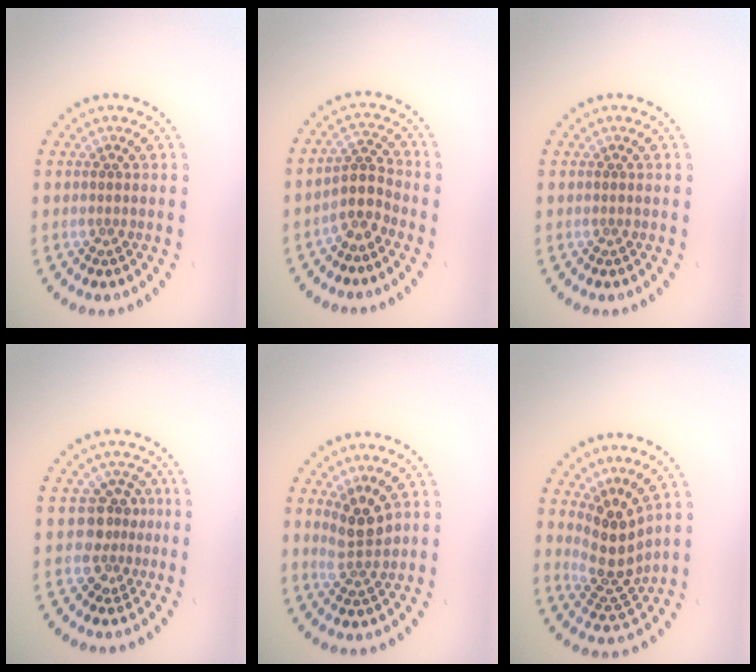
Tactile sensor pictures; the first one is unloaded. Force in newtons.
{"total": 2.6, "press": 2.0, "slide": 1.7}
{"total": 0.0}
{"total": 2.8, "press": 2.1, "slide": 1.8}
{"total": 2.9, "press": 2.5, "slide": 1.4}
{"total": 4.0, "press": 3.1, "slide": 2.5}